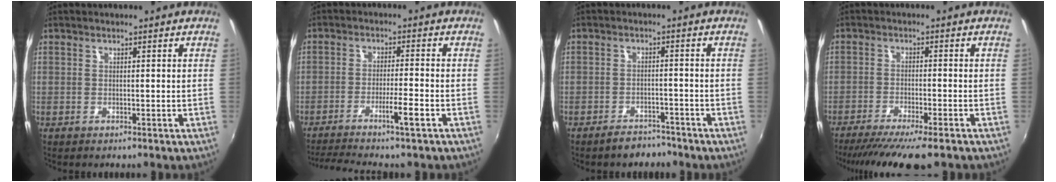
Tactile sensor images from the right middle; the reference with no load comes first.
{"total": 7.1, "force": [-5.3, -0.7, 4.6], "torque": [-0.097, -0.003, -0.090]}
{"total": 4.5, "force": [-4.0, 1.9, 1.0], "torque": [-0.029, 0.008, -0.055]}
{"total": 11.6, "force": [-9.5, 1.1, 6.6], "torque": [-0.134, -0.033, -0.150]}